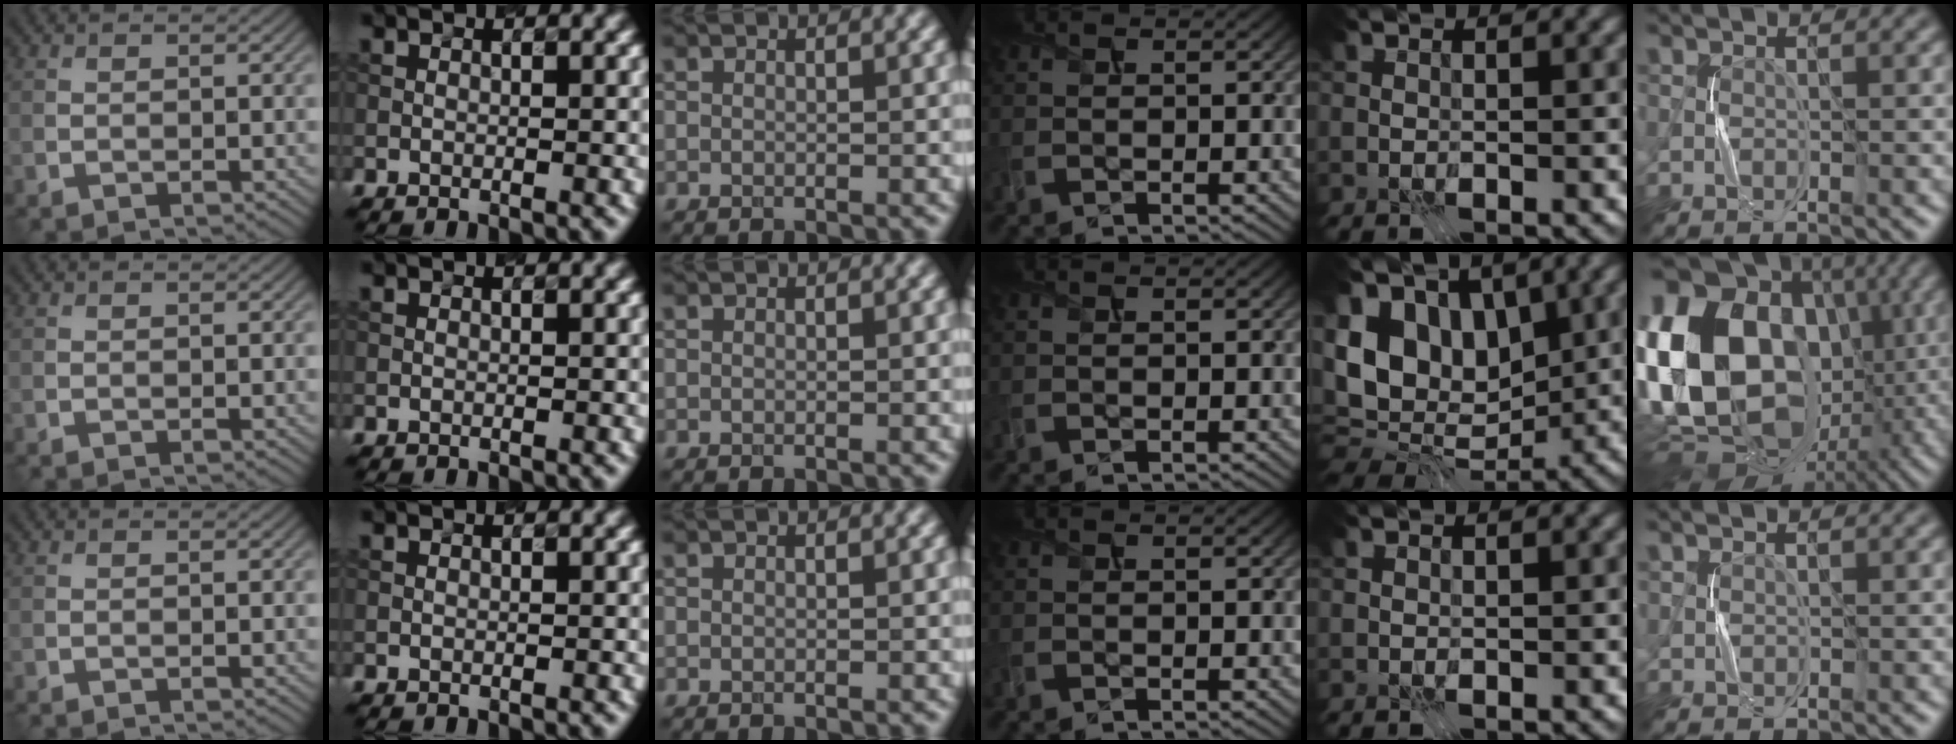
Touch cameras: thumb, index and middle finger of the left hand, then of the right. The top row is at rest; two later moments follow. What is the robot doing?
{"motion": "press", "object": "gel pad"}